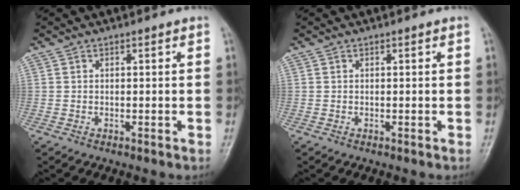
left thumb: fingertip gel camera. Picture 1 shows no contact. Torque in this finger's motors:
{"motor_torque": [0.01, 0.01, -0.02, -0.02, 0.00]}